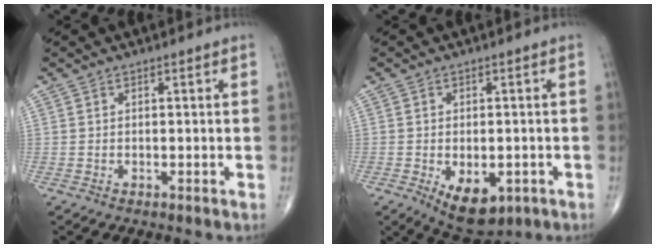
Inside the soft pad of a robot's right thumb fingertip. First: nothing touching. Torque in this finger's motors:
{"motor_torque": [0.01, 0.27, 0.43, 0.29, -0.01]}